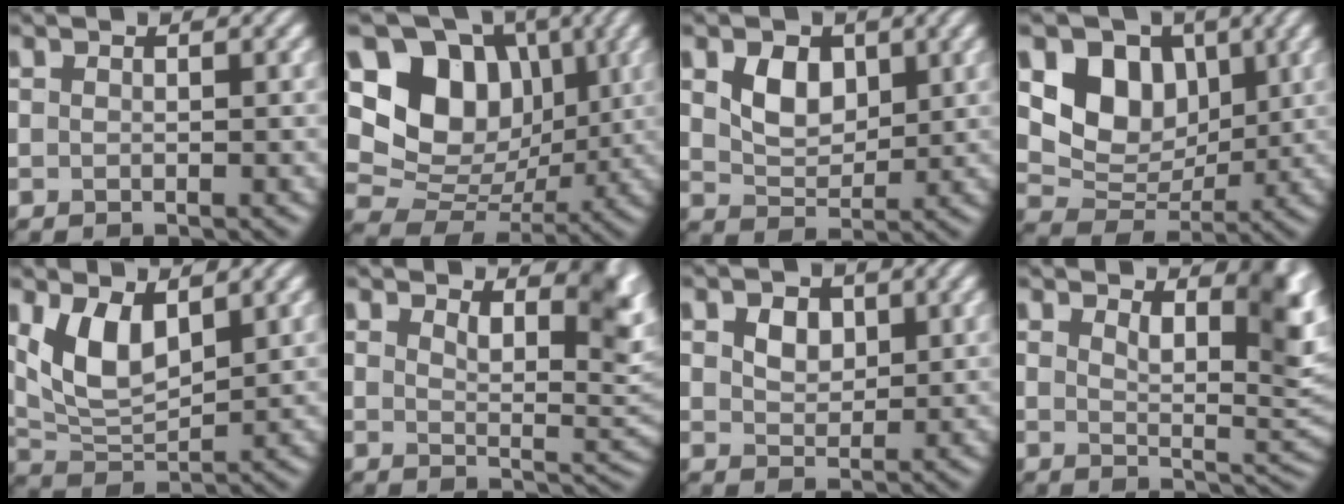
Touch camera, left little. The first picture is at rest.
{"total": 11.0, "force": [3.4, 8.6, 6.0], "torque": [-0.104, 0.006, 0.048]}
{"total": 3.7, "force": [1.4, 2.5, 2.3], "torque": [-0.051, -0.003, 0.024]}
{"total": 6.8, "force": [2.3, 5.2, 3.7], "torque": [-0.059, -0.009, 0.032]}
{"total": 5.2, "force": [2.3, 2.5, 3.9], "torque": [-0.087, -0.008, 0.049]}
{"total": 6.2, "force": [3.7, 2.5, 4.3], "torque": [-0.055, -0.010, 0.054]}
{"total": 2.4, "force": [1.1, 1.7, 1.4], "torque": [-0.031, 0.000, 0.018]}
{"total": 6.8, "force": [3.4, 2.6, 5.3], "torque": [-0.070, -0.009, 0.055]}